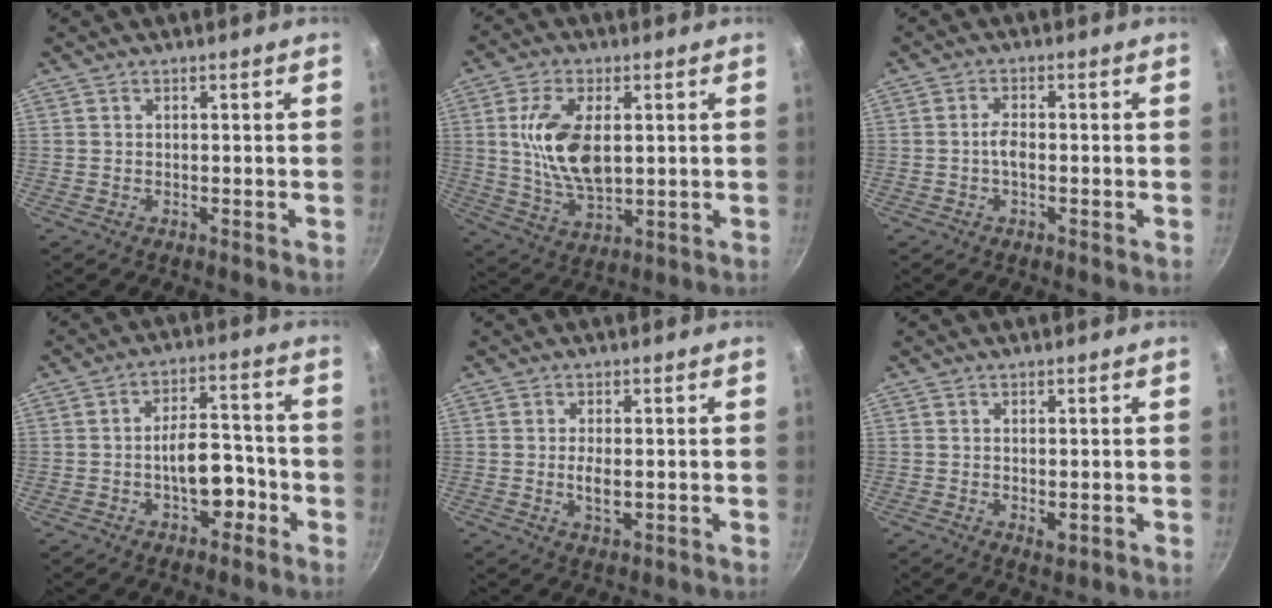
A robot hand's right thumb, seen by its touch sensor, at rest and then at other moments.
{"total": 12.9, "force": [2.0, 6.8, 10.8], "torque": [-0.193, -0.009, 0.043]}
{"total": 2.6, "force": [-0.5, 1.2, 2.2], "torque": [-0.041, 0.011, -0.012]}
{"total": 9.2, "force": [-3.1, 5.0, 7.0], "torque": [-0.073, 0.038, -0.047]}
{"total": 3.5, "force": [-0.2, 1.5, 3.2], "torque": [-0.063, -0.004, -0.001]}
{"total": 1.8, "force": [-0.1, 0.9, 1.5], "torque": [-0.025, -0.005, 0.000]}